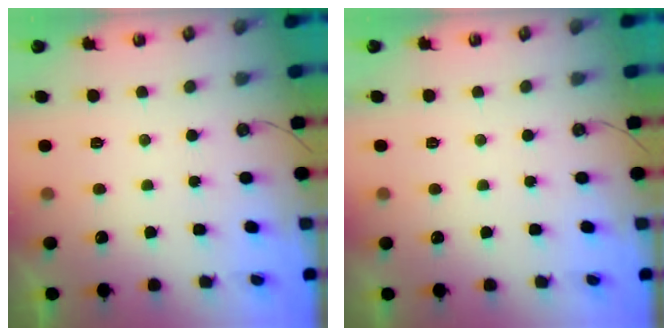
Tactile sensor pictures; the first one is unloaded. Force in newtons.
{"total": 2.6, "press": 2.6, "slide": 0.5}